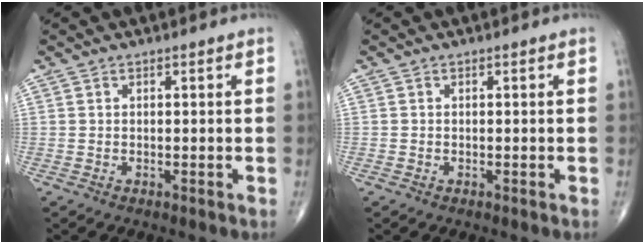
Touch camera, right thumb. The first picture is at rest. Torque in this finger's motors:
{"motor_torque": [0.35, 0.15, 0.12, 0.02, 0.01]}